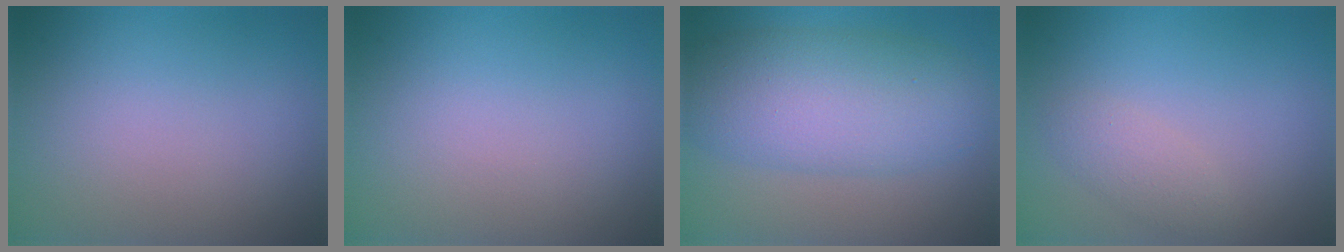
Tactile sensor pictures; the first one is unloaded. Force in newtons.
{"total": 0.0}
{"total": 8.2, "press": 8.2, "slide": 0.3}
{"total": 1.6, "press": 1.6, "slide": 0.1}